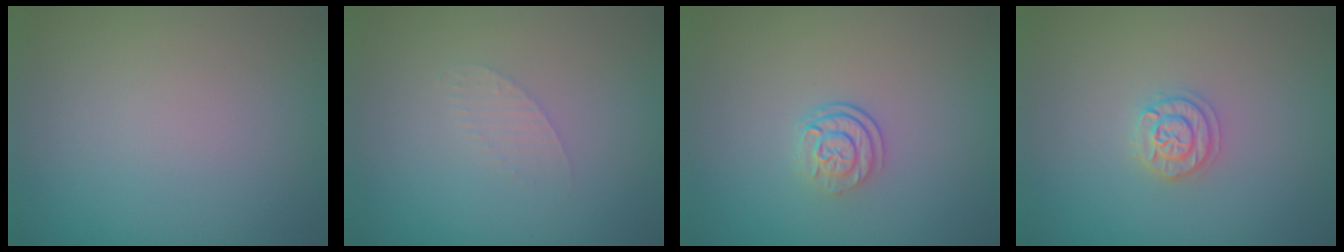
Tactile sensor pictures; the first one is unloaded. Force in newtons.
{"total": 1.0, "press": 1.0, "slide": 0.1}
{"total": 2.4, "press": 1.8, "slide": 1.6}
{"total": 1.7, "press": 1.7, "slide": 0.2}